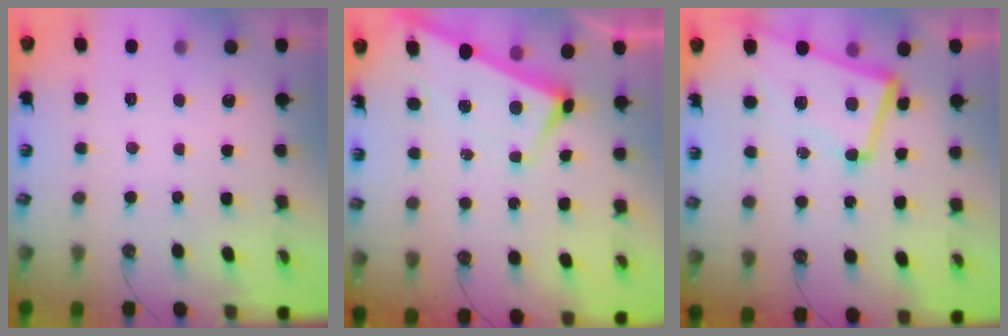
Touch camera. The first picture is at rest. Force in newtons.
{"total": 2.8, "press": 2.7, "slide": 0.5}
{"total": 2.8, "press": 2.1, "slide": 1.9}